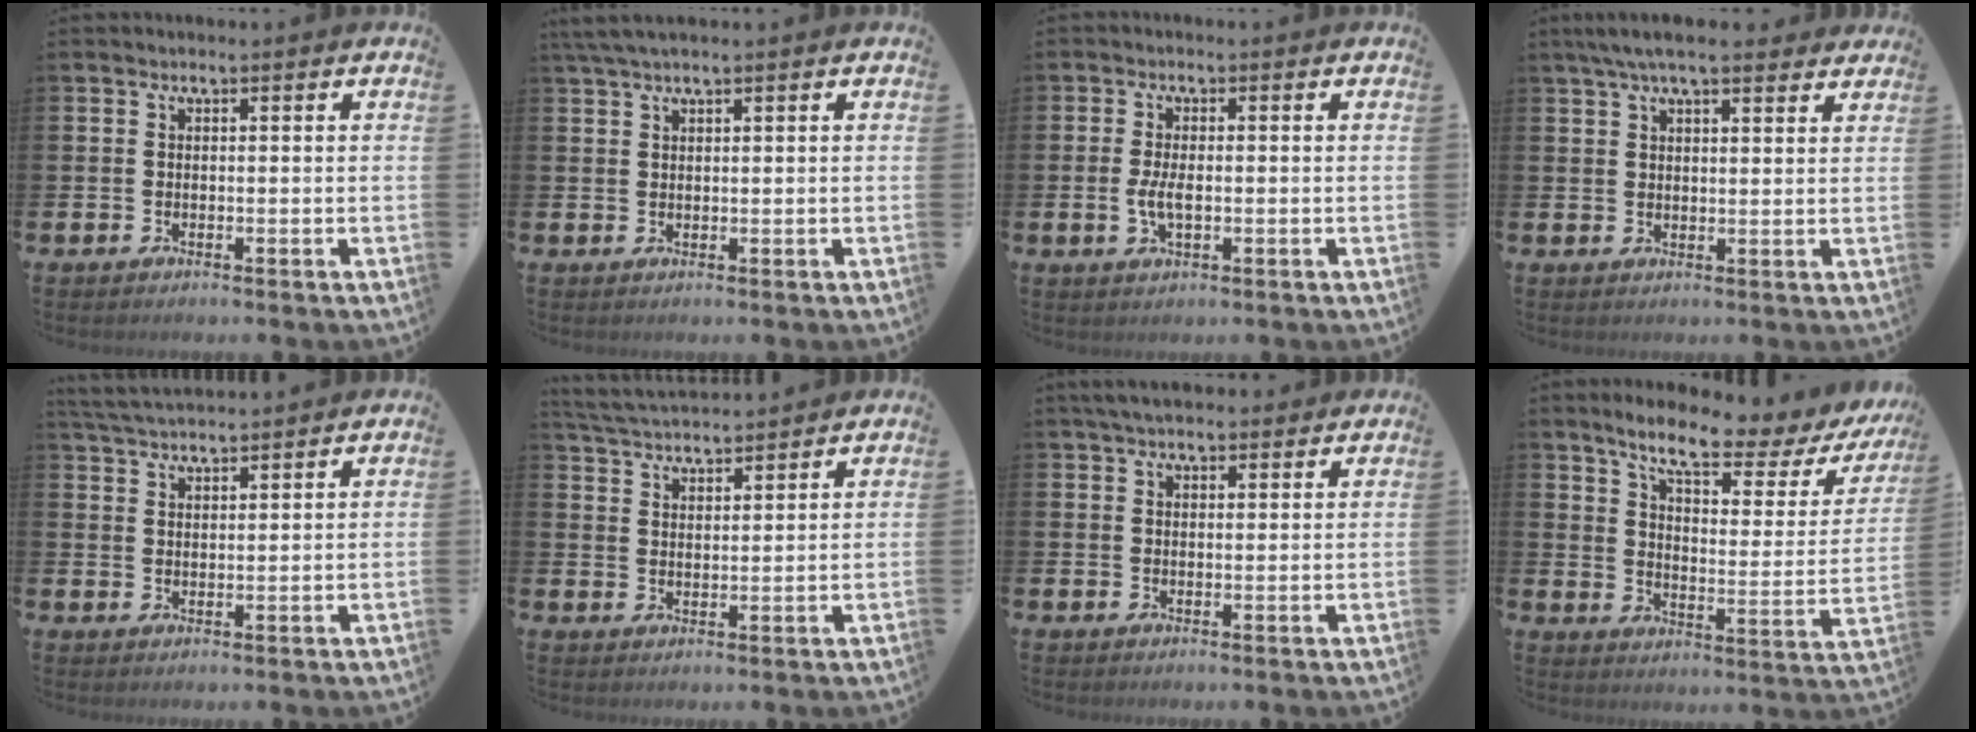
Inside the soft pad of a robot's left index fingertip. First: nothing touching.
{"total": 2.3, "force": [1.8, 0.1, 1.4], "torque": [-0.033, 0.005, 0.034]}
{"total": 3.1, "force": [-0.3, 1.4, 2.8], "torque": [-0.052, -0.002, -0.010]}
{"total": 5.5, "force": [4.6, 1.1, 2.7], "torque": [-0.058, -0.007, 0.083]}
{"total": 3.7, "force": [3.7, 0.1, 0.5], "torque": [-0.018, -0.019, 0.067]}
{"total": 4.1, "force": [4.1, 0.4, 0.2], "torque": [-0.018, -0.023, 0.072]}
{"total": 3.8, "force": [3.5, 1.0, 1.1], "torque": [-0.024, -0.008, 0.064]}
{"total": 9.0, "force": [7.4, 1.5, 4.8], "torque": [-0.108, -0.047, 0.119]}